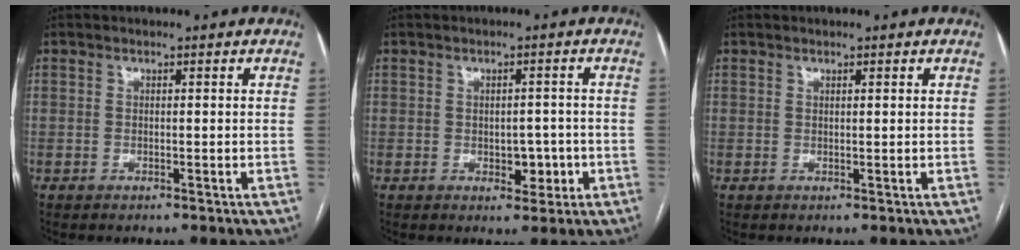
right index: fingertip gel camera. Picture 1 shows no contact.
{"total": 3.8, "force": [-1.0, 2.4, 2.7], "torque": [-0.028, 0.006, -0.005]}
{"total": 0.5, "force": [0.4, 0.0, 0.3], "torque": [-0.008, 0.000, 0.006]}